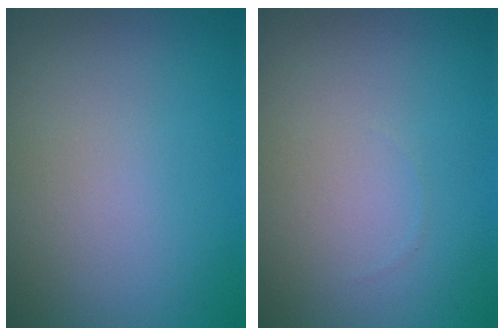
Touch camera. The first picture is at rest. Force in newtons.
{"total": 0.0}